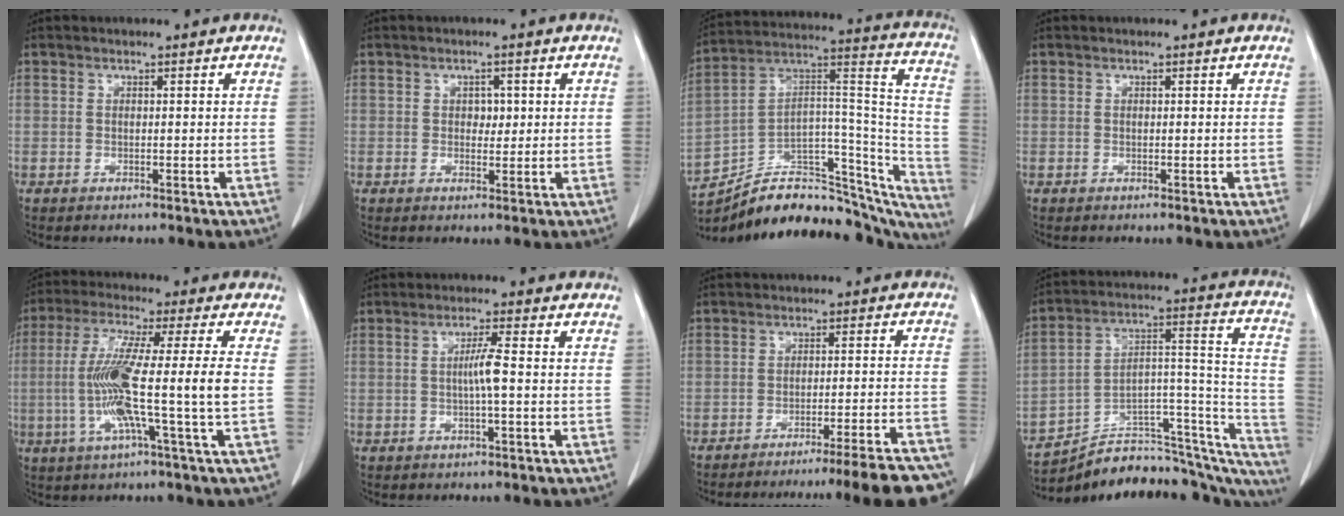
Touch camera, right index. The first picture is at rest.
{"total": 1.9, "force": [0.3, 1.3, 1.4], "torque": [-0.015, 0.000, 0.005]}
{"total": 31.9, "force": [-27.2, 11.6, 12.1], "torque": [-0.153, 0.048, -0.369]}
{"total": 0.0}
{"total": 12.3, "force": [-1.8, -1.3, 12.1], "torque": [-0.235, -0.006, -0.038]}
{"total": 3.4, "force": [-0.2, -0.2, 3.4], "torque": [-0.062, -0.001, -0.003]}
{"total": 17.9, "force": [-16.1, -0.4, 7.6], "torque": [-0.032, 0.002, -0.202]}
{"total": 24.8, "force": [-21.6, 8.3, 9.0], "torque": [-0.061, 0.080, -0.296]}